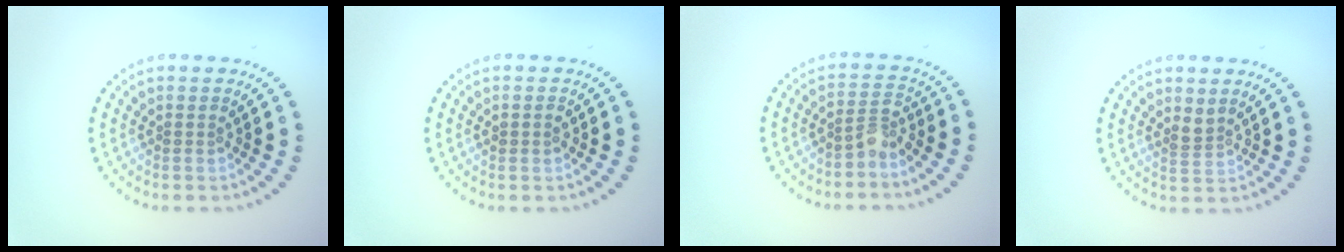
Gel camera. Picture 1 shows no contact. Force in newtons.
{"total": 0.8, "press": 0.7, "slide": 0.1}
{"total": 2.0, "press": 1.5, "slide": 1.3}
{"total": 1.1, "press": 0.8, "slide": 0.8}